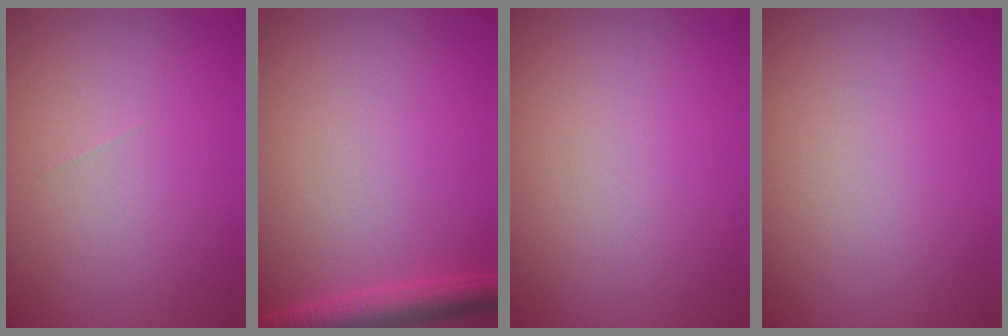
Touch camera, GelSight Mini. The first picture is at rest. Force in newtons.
{"total": 3.0, "press": 3.0, "slide": 0.2}
{"total": 0.0}
{"total": 0.0}